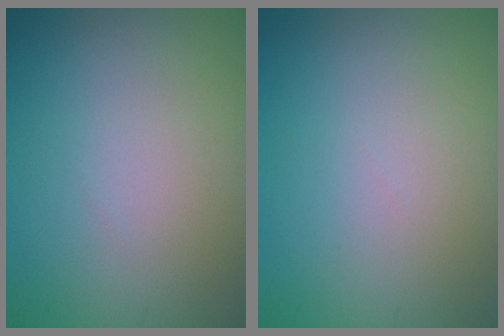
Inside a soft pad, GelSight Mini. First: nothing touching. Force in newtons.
{"total": 0.0}